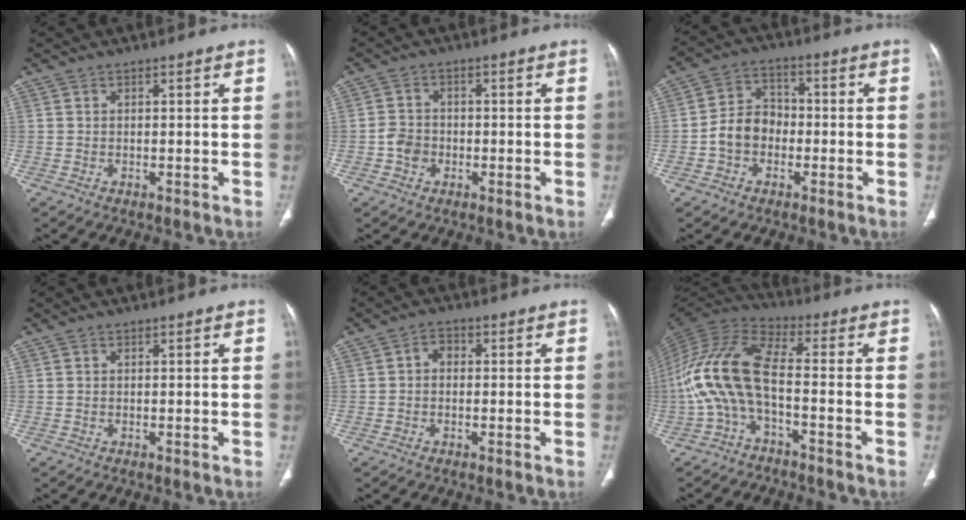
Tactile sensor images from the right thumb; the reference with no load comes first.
{"total": 3.7, "force": [-1.1, 3.1, 1.7], "torque": [-0.018, 0.010, -0.024]}
{"total": 7.6, "force": [-1.9, 6.0, 4.2], "torque": [-0.055, 0.031, -0.047]}
{"total": 0.0}
{"total": 2.3, "force": [-0.1, 1.8, 1.4], "torque": [-0.011, 0.011, -0.011]}
{"total": 12.0, "force": [-3.5, 4.3, 10.7], "torque": [-0.237, 0.058, -0.082]}